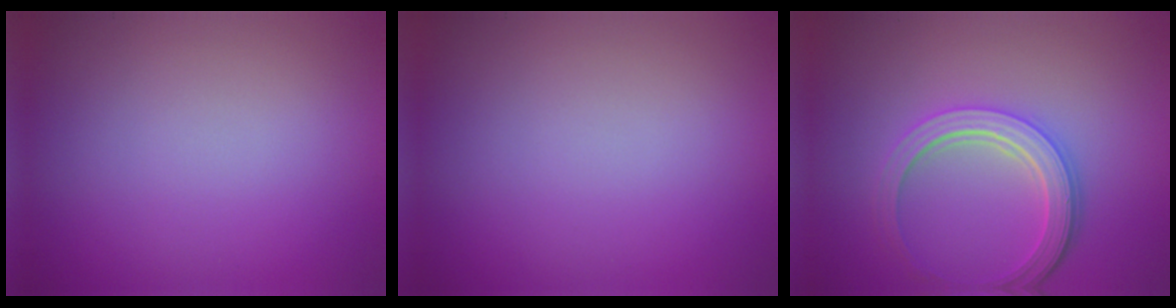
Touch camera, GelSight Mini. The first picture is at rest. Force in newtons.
{"total": 0.0}
{"total": 4.7, "press": 3.5, "slide": 3.1}